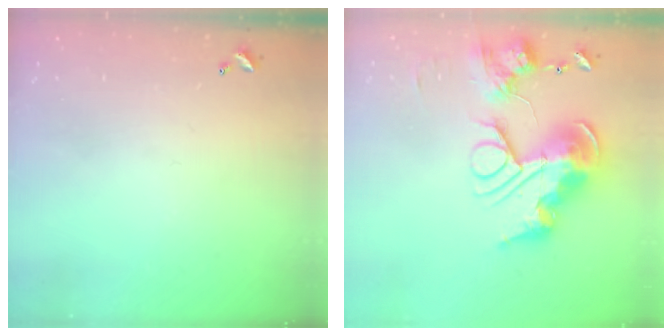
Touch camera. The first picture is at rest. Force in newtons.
{"total": 0.9, "press": 0.9, "slide": 0.0}